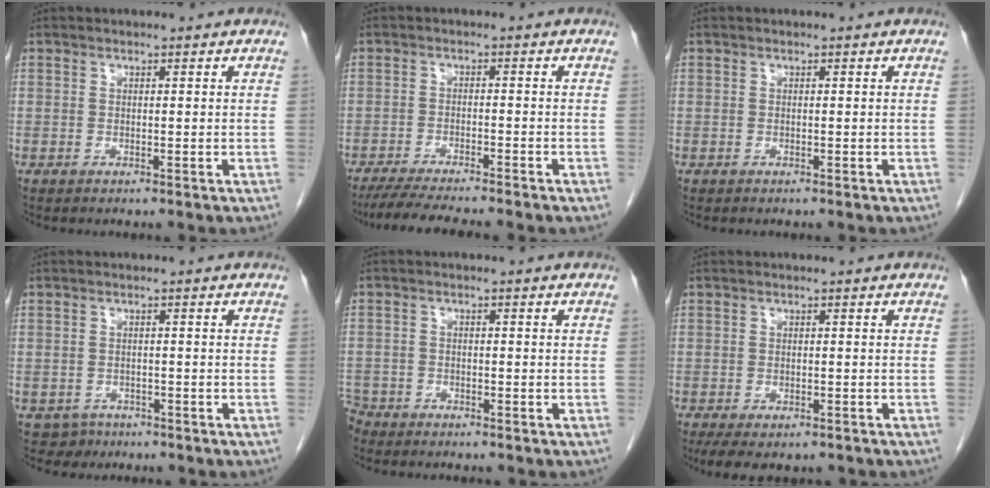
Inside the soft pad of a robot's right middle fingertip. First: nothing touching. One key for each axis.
{"total": 8.4, "fx": -7.3, "fy": -0.2, "fz": 4.1, "tx": -0.058, "ty": -0.020, "tz": -0.117}
{"total": 0.0}
{"total": 2.5, "fx": -1.7, "fy": 1.9, "fz": -0.4, "tx": 0.001, "ty": 0.007, "tz": -0.024}
{"total": 4.5, "fx": -4.0, "fy": 2.0, "fz": 0.3, "tx": -0.008, "ty": -0.003, "tz": -0.076}
{"total": 7.0, "fx": -5.2, "fy": 3.0, "fz": 3.6, "tx": -0.049, "ty": -0.008, "tz": -0.072}